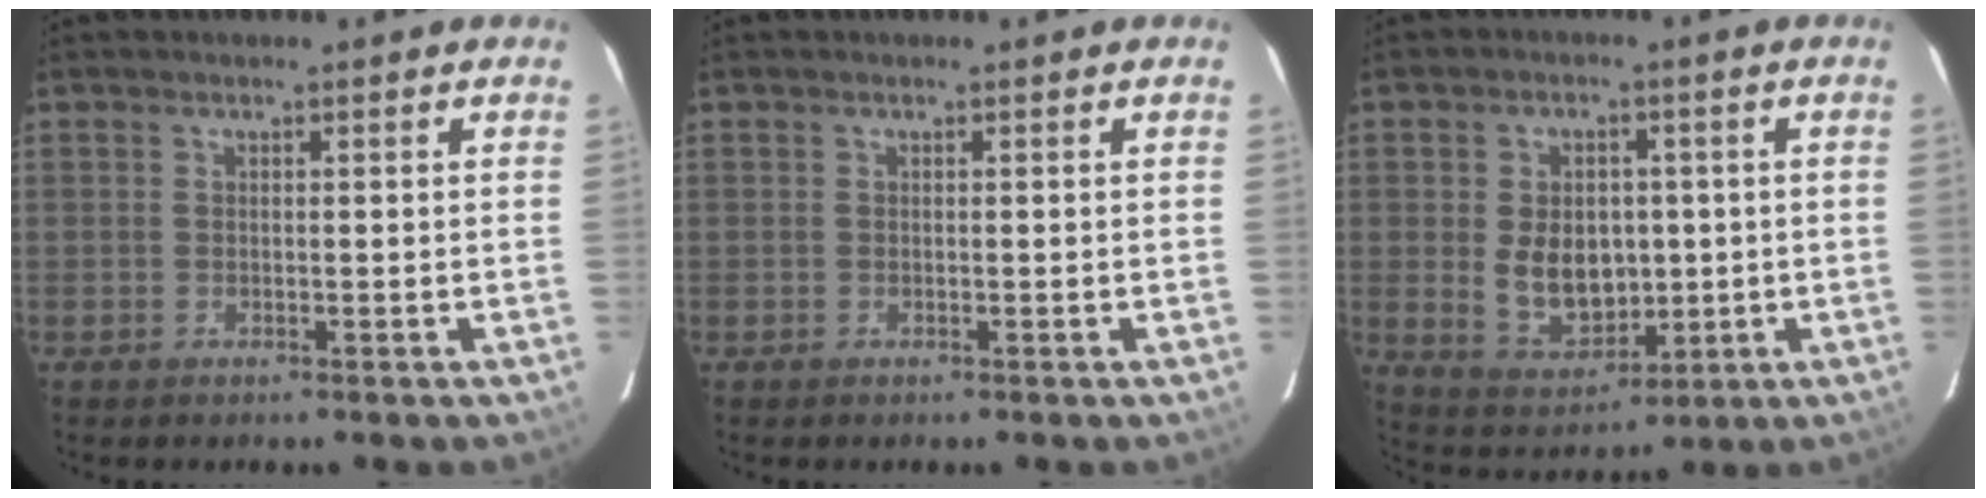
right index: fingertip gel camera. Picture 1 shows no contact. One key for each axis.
{"total": 0.0}
{"total": 10.1, "fx": -0.1, "fy": 7.2, "fz": 7.1, "tx": -0.144, "ty": -0.002, "tz": 0.019}